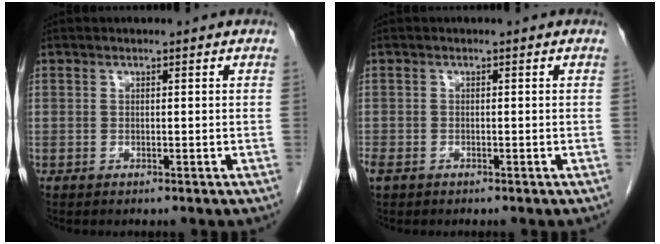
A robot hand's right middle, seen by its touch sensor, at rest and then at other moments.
{"total": 1.9, "force": [-1.2, 1.1, 0.9], "torque": [-0.025, -0.005, -0.019]}